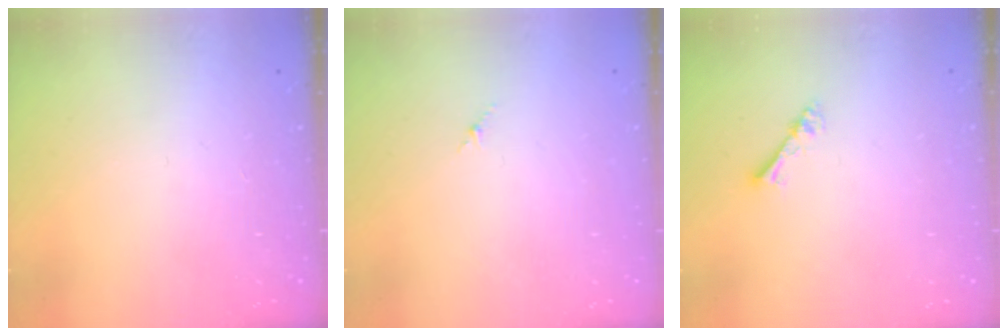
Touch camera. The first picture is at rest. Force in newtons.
{"total": 1.8, "press": 1.7, "slide": 0.6}
{"total": 2.3, "press": 2.3, "slide": 0.3}